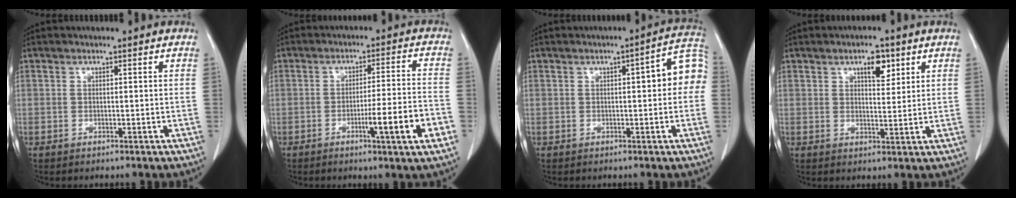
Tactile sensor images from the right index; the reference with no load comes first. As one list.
[{"total": 9.2, "force": [-3.7, -0.5, 8.5], "torque": [-0.122, -0.008, -0.057]}, {"total": 6.9, "force": [0.7, 1.8, 6.7], "torque": [-0.073, 0.033, 0.002]}, {"total": 4.5, "force": [2.4, 1.8, 3.2], "torque": [-0.048, 0.000, 0.038]}]